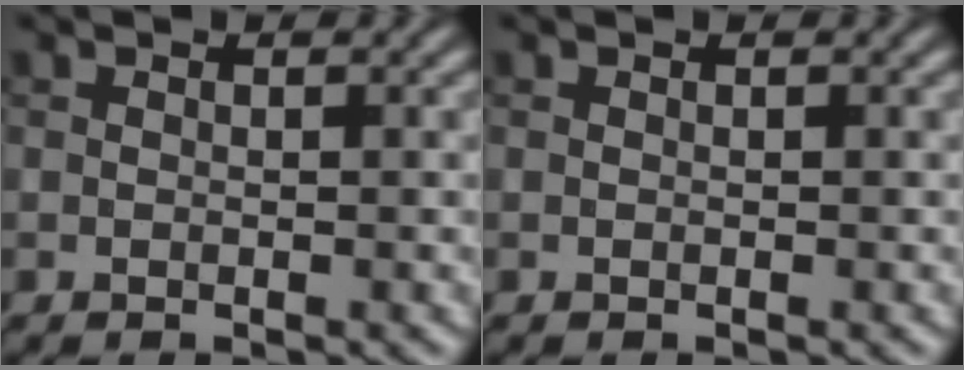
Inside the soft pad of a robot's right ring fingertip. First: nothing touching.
{"total": 0.0}